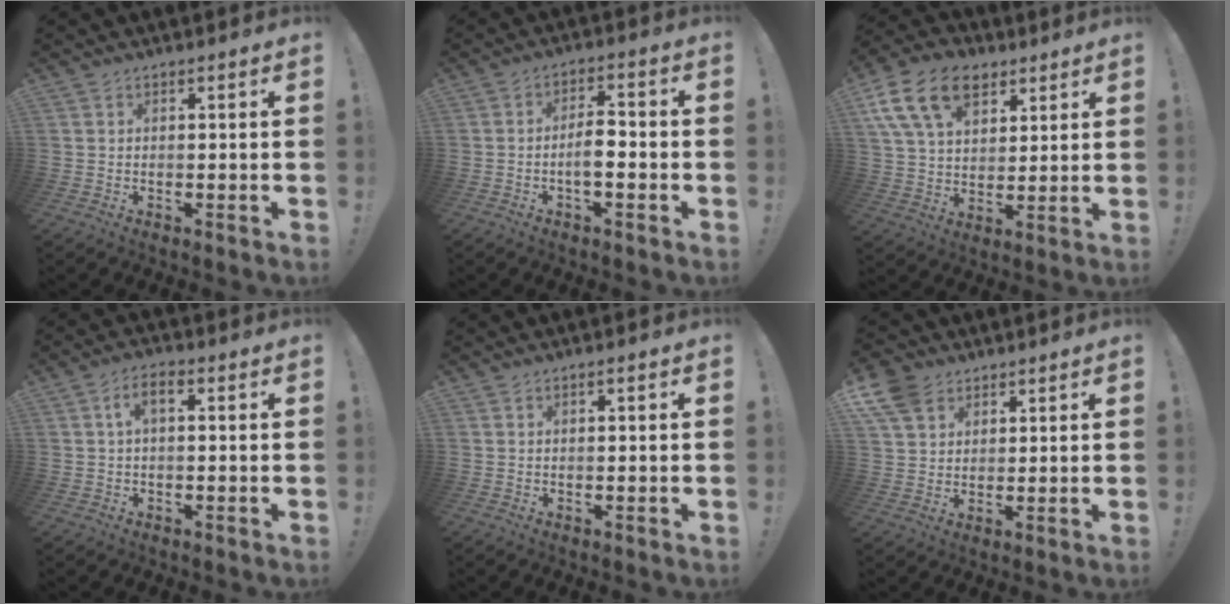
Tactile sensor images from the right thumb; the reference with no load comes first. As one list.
[{"total": 6.6, "force": [-1.8, 2.7, 5.8], "torque": [-0.102, 0.003, -0.038]}, {"total": 17.5, "force": [8.7, 11.3, 10.0], "torque": [-0.167, -0.030, 0.164]}, {"total": 4.5, "force": [0.8, 2.1, 3.9], "torque": [-0.067, 0.009, 0.013]}, {"total": 0.9, "force": [0.2, 0.0, 0.9], "torque": [-0.015, 0.000, 0.001]}, {"total": 8.7, "force": [5.1, 6.0, 3.5], "torque": [-0.073, -0.022, 0.102]}]